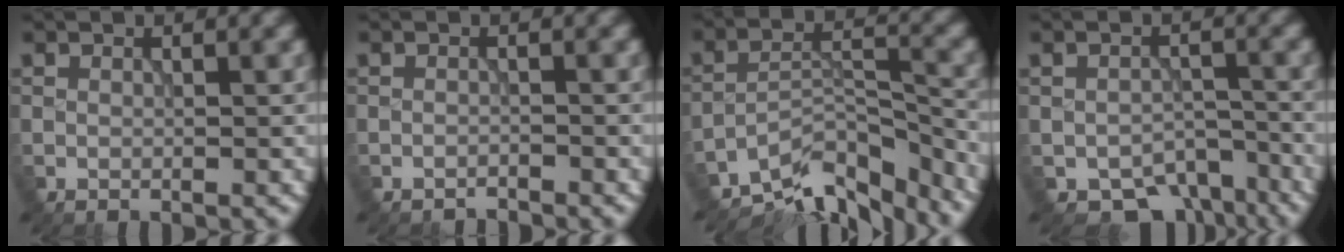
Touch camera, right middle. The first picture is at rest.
{"total": 1.0, "force": [-1.0, -0.1, -0.2], "torque": [0.006, -0.002, -0.020]}
{"total": 10.1, "force": [-8.9, 2.7, 4.0], "torque": [-0.058, 0.004, -0.149]}
{"total": 5.3, "force": [-4.0, 2.8, 1.9], "torque": [-0.018, -0.024, -0.053]}